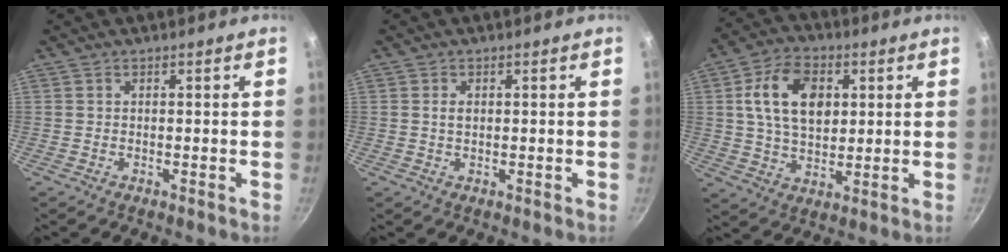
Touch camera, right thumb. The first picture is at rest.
{"total": 1.4, "force": [0.3, 0.9, 1.1], "torque": [-0.017, 0.001, 0.005]}
{"total": 13.2, "force": [3.2, 8.7, 9.4], "torque": [-0.142, 0.000, 0.052]}